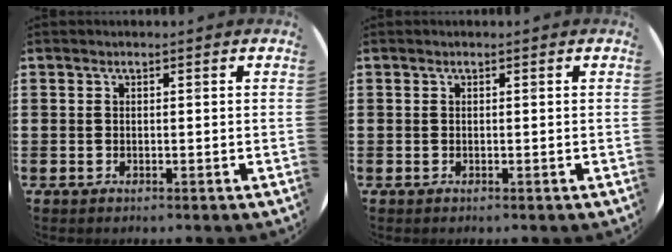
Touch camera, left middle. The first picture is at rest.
{"total": 0.0}